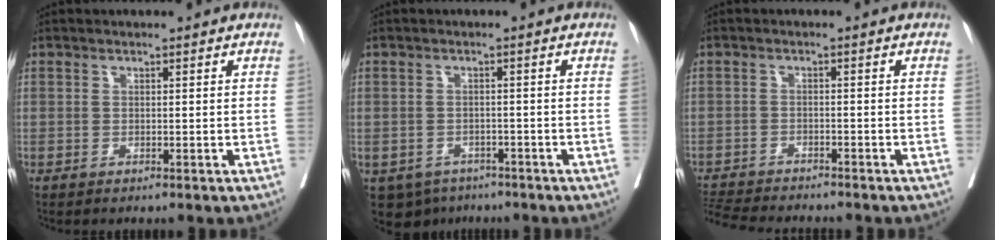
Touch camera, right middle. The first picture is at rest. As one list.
[{"total": 5.9, "force": [-4.0, 4.3, 1.1], "torque": [-0.017, 0.002, -0.054]}, {"total": 8.9, "force": [-8.4, 0.8, 2.9], "torque": [-0.045, -0.010, -0.135]}]